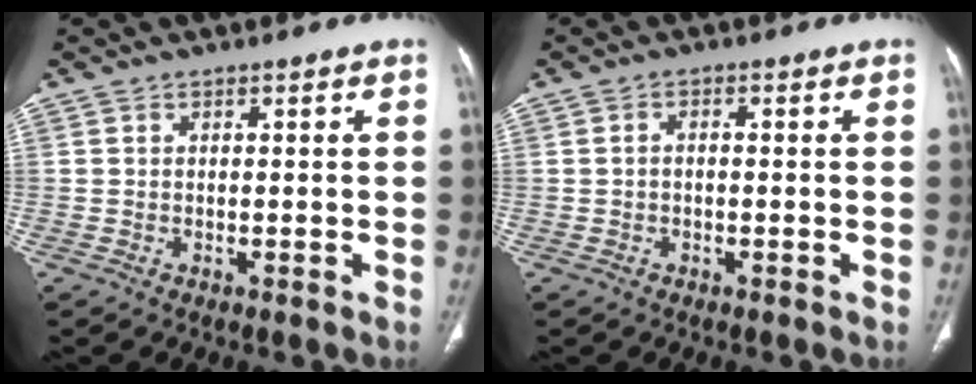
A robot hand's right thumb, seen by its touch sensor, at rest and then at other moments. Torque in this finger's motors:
{"motor_torque": [-0.24, 0.22, -0.14, 0.11, -0.05]}